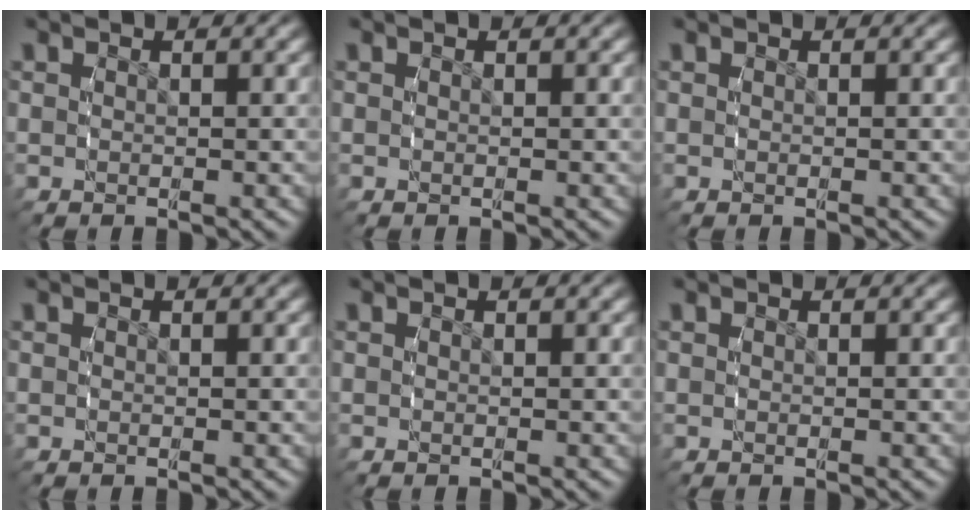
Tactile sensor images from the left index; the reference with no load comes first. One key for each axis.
{"total": 0.0}
{"total": 0.0}
{"total": 0.0}
{"total": 0.0}
{"total": 0.0}